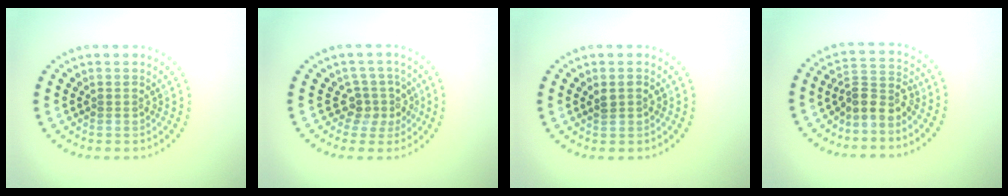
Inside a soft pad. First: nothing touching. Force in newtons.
{"total": 2.6, "press": 1.8, "slide": 1.8}
{"total": 1.2, "press": 1.2, "slide": 0.0}
{"total": 3.0, "press": 2.3, "slide": 1.8}